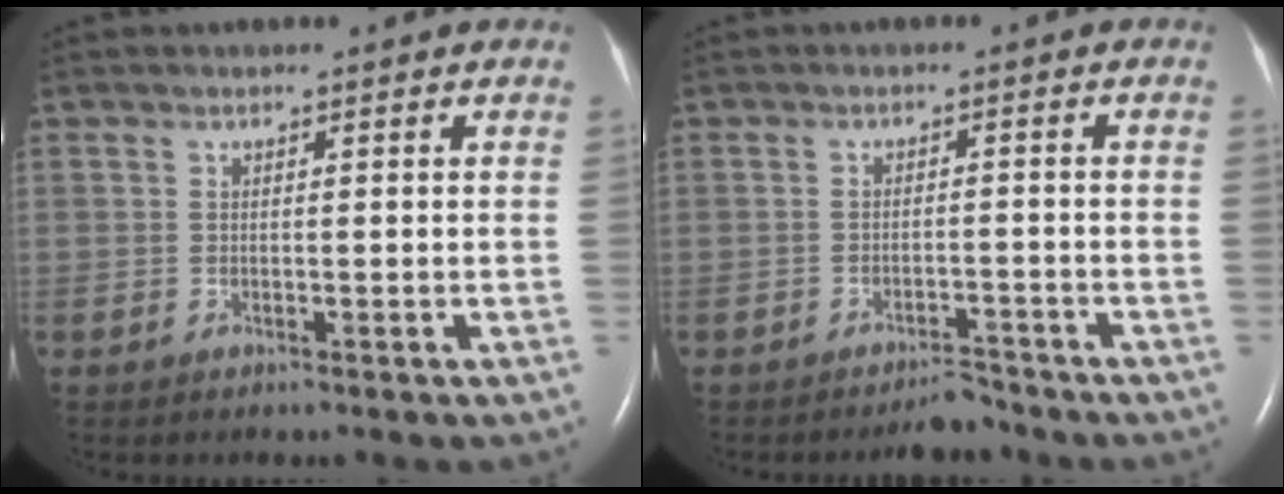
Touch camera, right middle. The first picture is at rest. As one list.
[{"total": 2.8, "force": [-2.7, 0.5, 0.5], "torque": [-0.007, -0.004, -0.042]}]